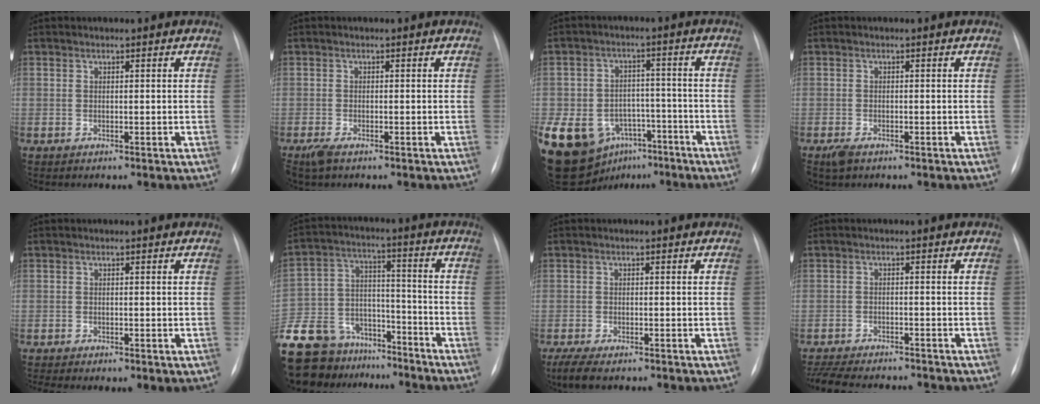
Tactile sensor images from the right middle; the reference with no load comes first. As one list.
[{"total": 2.6, "force": [-1.8, 0.9, 1.7], "torque": [-0.042, -0.007, -0.029]}, {"total": 22.3, "force": [-11.0, 16.3, 10.4], "torque": [-0.277, 0.015, -0.156]}, {"total": 2.2, "force": [-1.5, 1.0, 1.3], "torque": [-0.031, -0.004, -0.021]}, {"total": 2.4, "force": [-1.3, 0.7, 1.8], "torque": [-0.033, -0.005, -0.016]}, {"total": 20.6, "force": [-17.0, 9.8, 6.3], "torque": [-0.166, 0.023, -0.277]}, {"total": 4.4, "force": [-3.3, 1.1, 2.8], "torque": [-0.059, -0.016, -0.049]}, {"total": 12.2, "force": [-11.0, 2.6, 4.7], "torque": [-0.093, -0.010, -0.154]}]